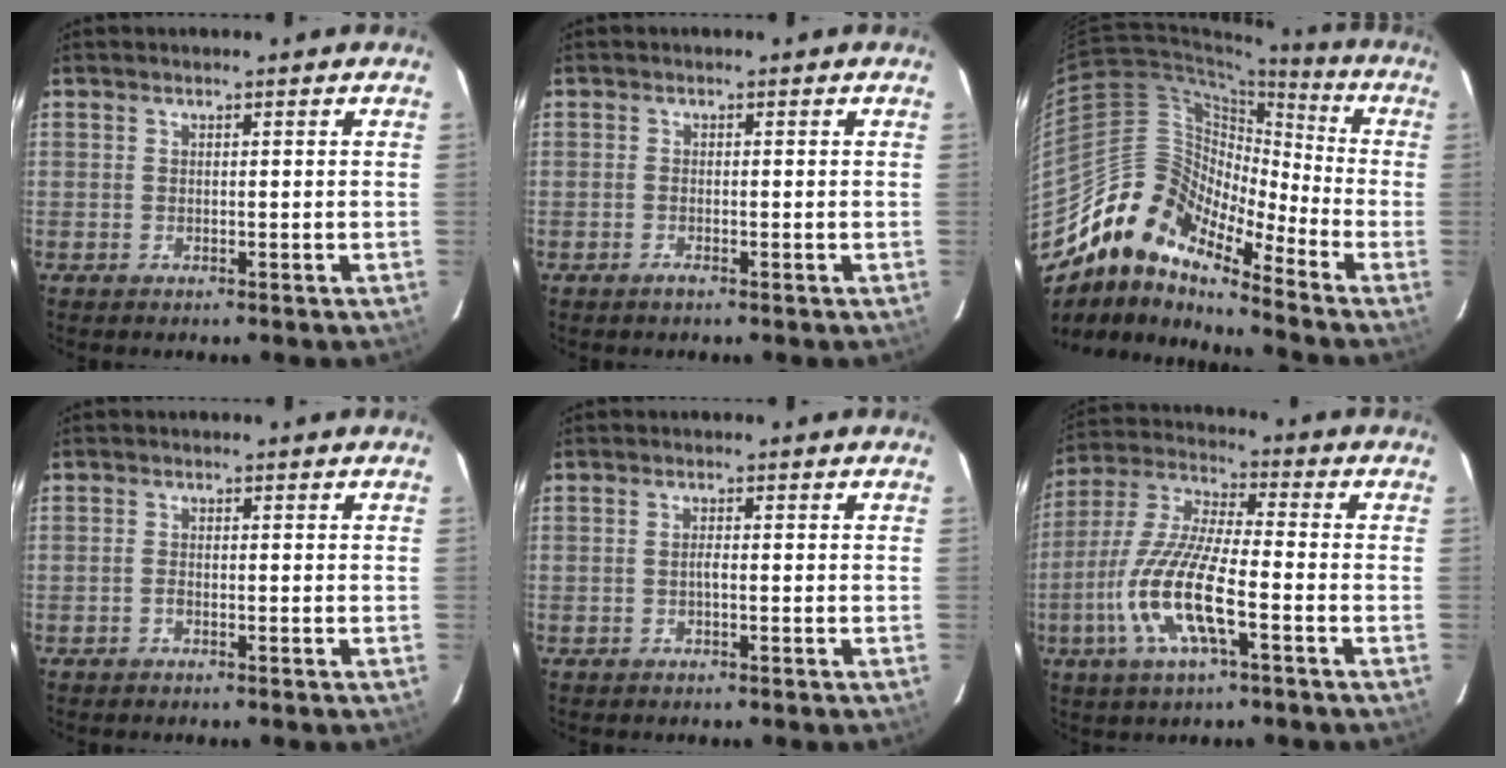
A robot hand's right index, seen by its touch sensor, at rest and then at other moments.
{"total": 1.0, "force": [-0.7, 0.2, 0.6], "torque": [-0.012, -0.001, -0.015]}
{"total": 12.9, "force": [-10.7, 4.5, 5.6], "torque": [-0.081, 0.015, -0.226]}
{"total": 0.8, "force": [-0.5, 0.4, 0.4], "torque": [-0.008, 0.002, -0.011]}
{"total": 0.9, "force": [-0.3, 0.1, 0.8], "torque": [-0.016, 0.003, -0.008]}
{"total": 14.6, "force": [-5.3, 3.1, 13.2], "torque": [-0.280, -0.010, -0.107]}